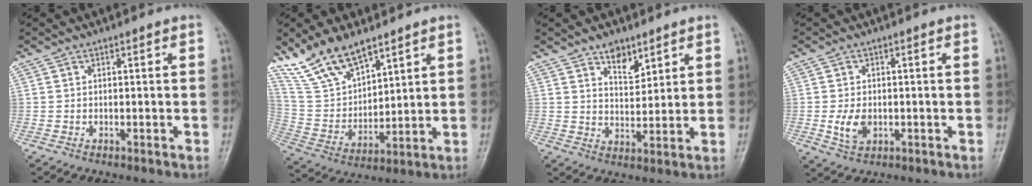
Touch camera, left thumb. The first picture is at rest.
{"total": 13.6, "force": [10.1, 5.8, 7.0], "torque": [-0.112, -0.046, 0.211]}
{"total": 5.8, "force": [3.9, 3.0, 3.0], "torque": [-0.026, -0.030, 0.068]}
{"total": 4.6, "force": [-0.7, 3.1, 3.2], "torque": [-0.057, -0.003, -0.007]}